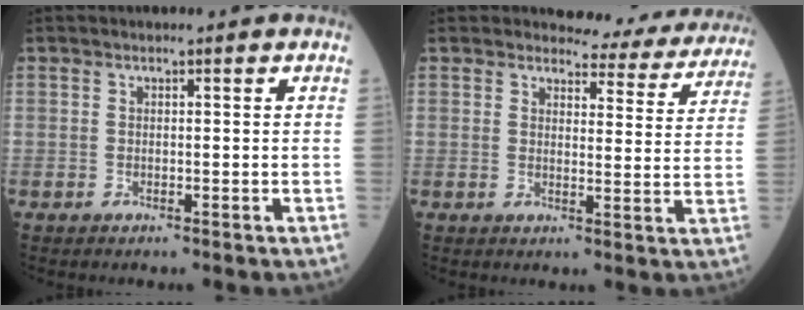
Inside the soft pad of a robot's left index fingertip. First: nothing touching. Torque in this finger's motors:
{"motor_torque": [-0.62, -0.66, -0.20, -0.02]}